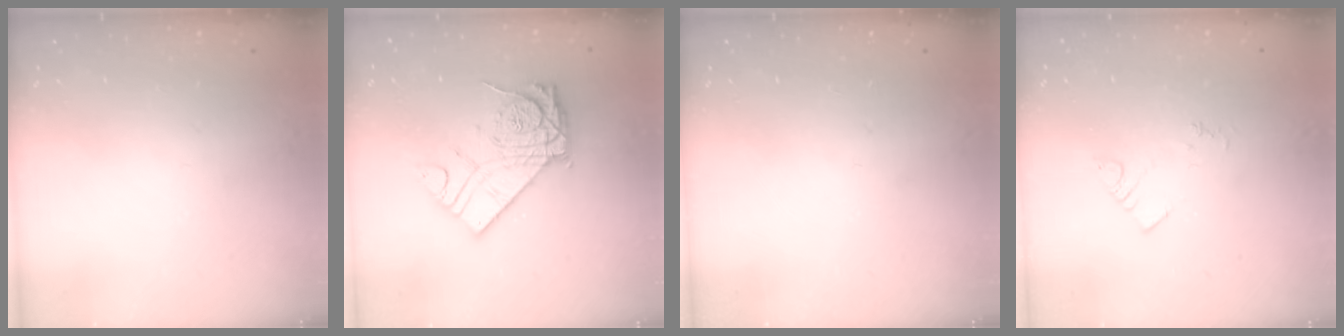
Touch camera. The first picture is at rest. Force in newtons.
{"total": 15.6, "press": 15.5, "slide": 1.3}
{"total": 0.0}
{"total": 2.9, "press": 2.8, "slide": 0.4}